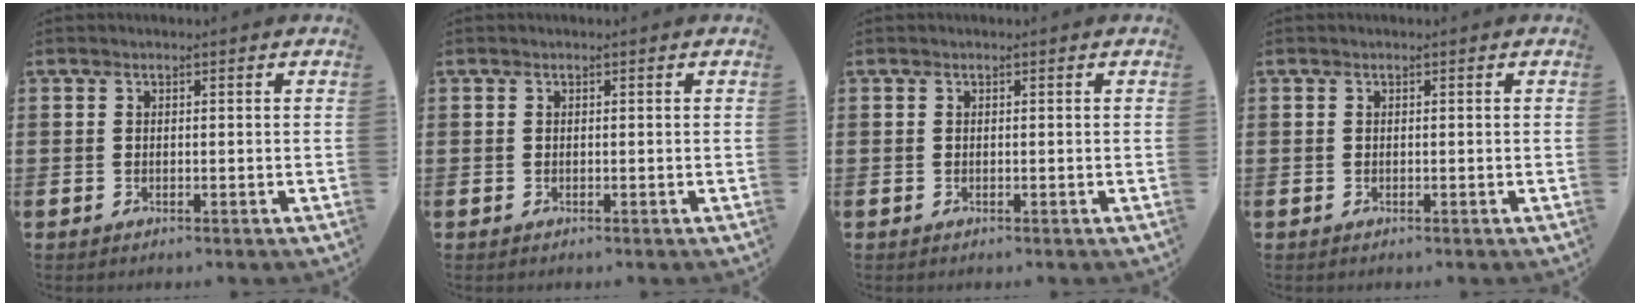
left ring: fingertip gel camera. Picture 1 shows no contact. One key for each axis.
{"total": 0.0}
{"total": 0.0}
{"total": 0.0}